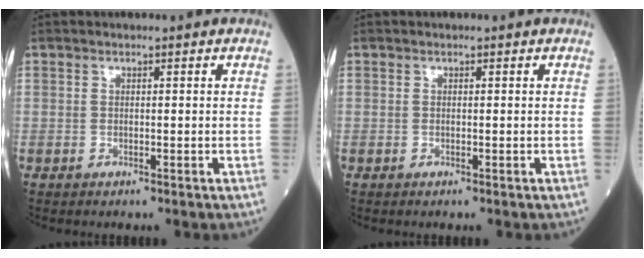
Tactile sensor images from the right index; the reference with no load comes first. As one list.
[{"total": 0.0}]